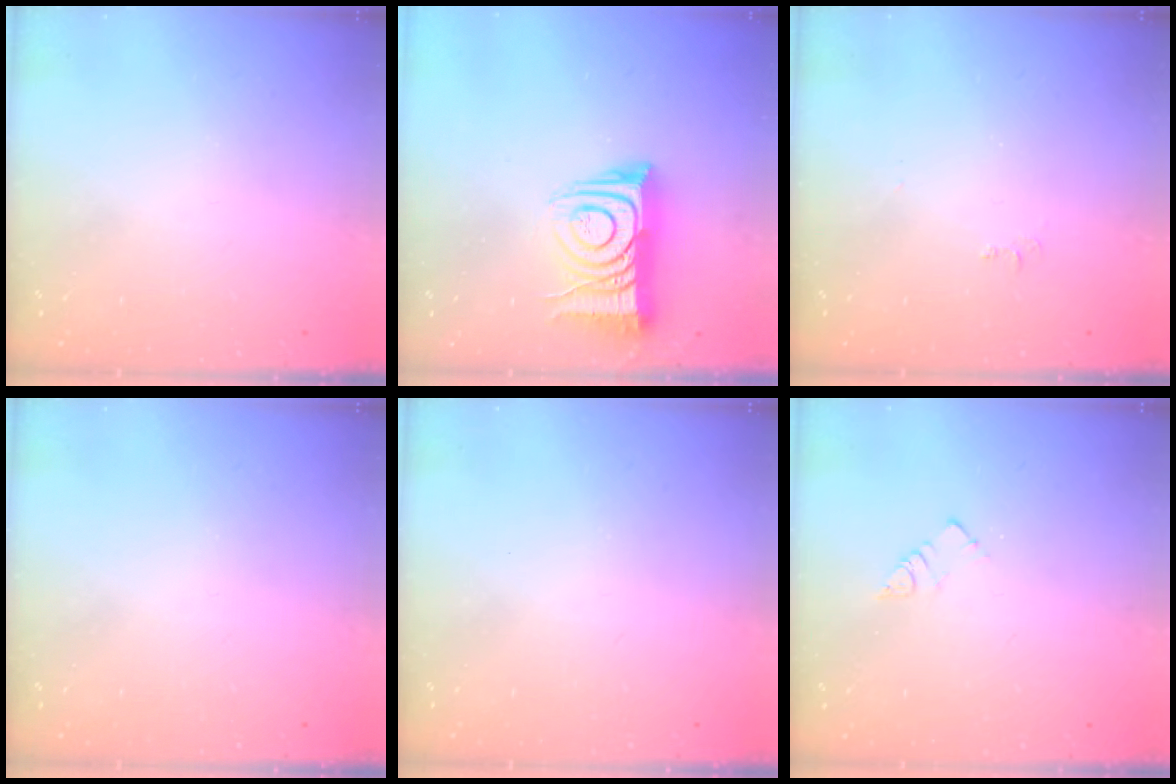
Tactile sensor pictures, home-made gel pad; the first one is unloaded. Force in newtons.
{"total": 12.9, "press": 12.8, "slide": 1.1}
{"total": 6.1, "press": 6.1, "slide": 0.7}
{"total": 0.0}
{"total": 2.1, "press": 2.0, "slide": 0.4}
{"total": 3.2, "press": 3.2, "slide": 0.0}